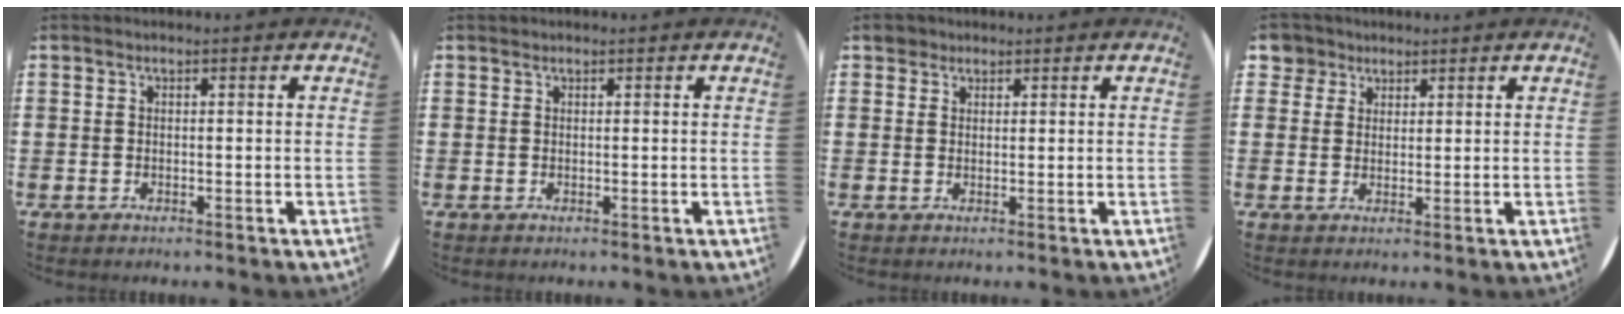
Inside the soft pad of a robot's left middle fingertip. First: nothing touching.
{"total": 0.0}
{"total": 1.8, "force": [1.5, 1.0, 0.2], "torque": [0.001, 0.002, 0.027]}
{"total": 3.4, "force": [2.5, 2.4, 0.2], "torque": [-0.002, 0.002, 0.045]}